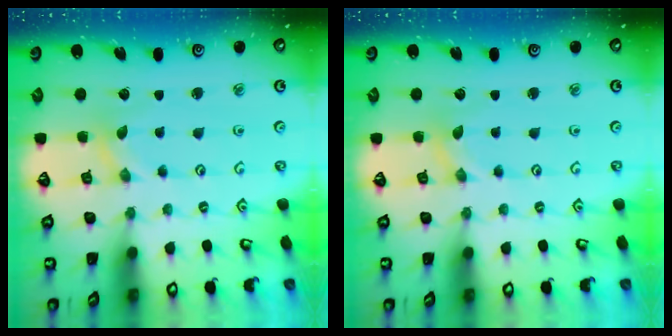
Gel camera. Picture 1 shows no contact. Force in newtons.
{"total": 0.0}